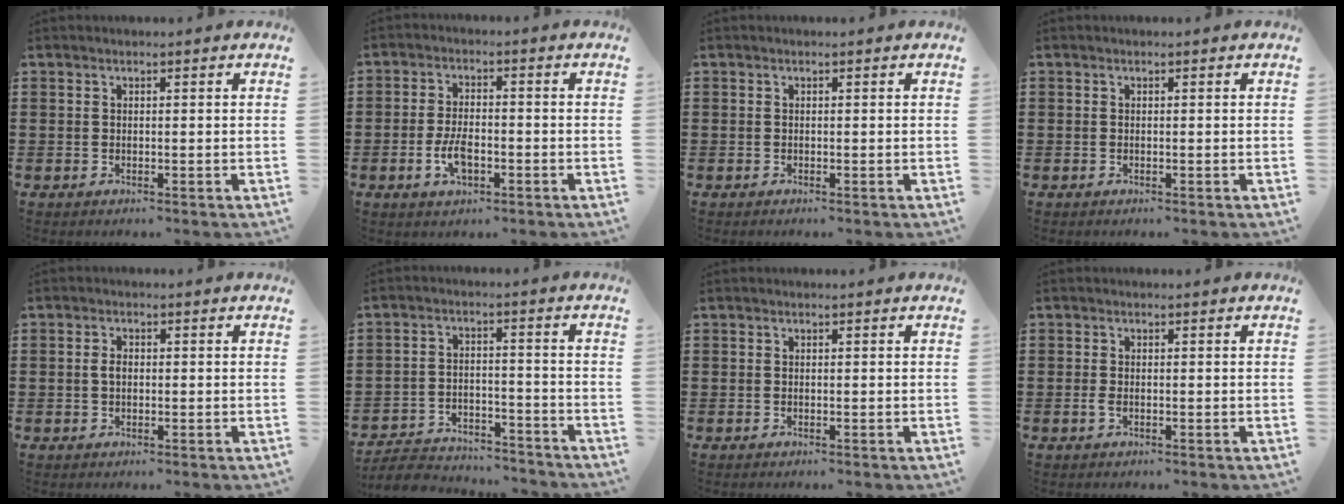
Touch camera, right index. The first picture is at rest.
{"total": 4.7, "force": [-1.6, 2.3, 3.8], "torque": [-0.086, -0.002, -0.033]}
{"total": 0.0}
{"total": 0.0}
{"total": 1.7, "force": [0.0, 0.9, 1.5], "torque": [-0.031, 0.003, -0.001]}
{"total": 5.4, "force": [-5.3, 0.8, 0.8], "torque": [-0.028, 0.004, -0.108]}
{"total": 0.0}
{"total": 1.1, "force": [-0.5, 0.5, 0.9], "torque": [-0.026, -0.005, -0.011]}